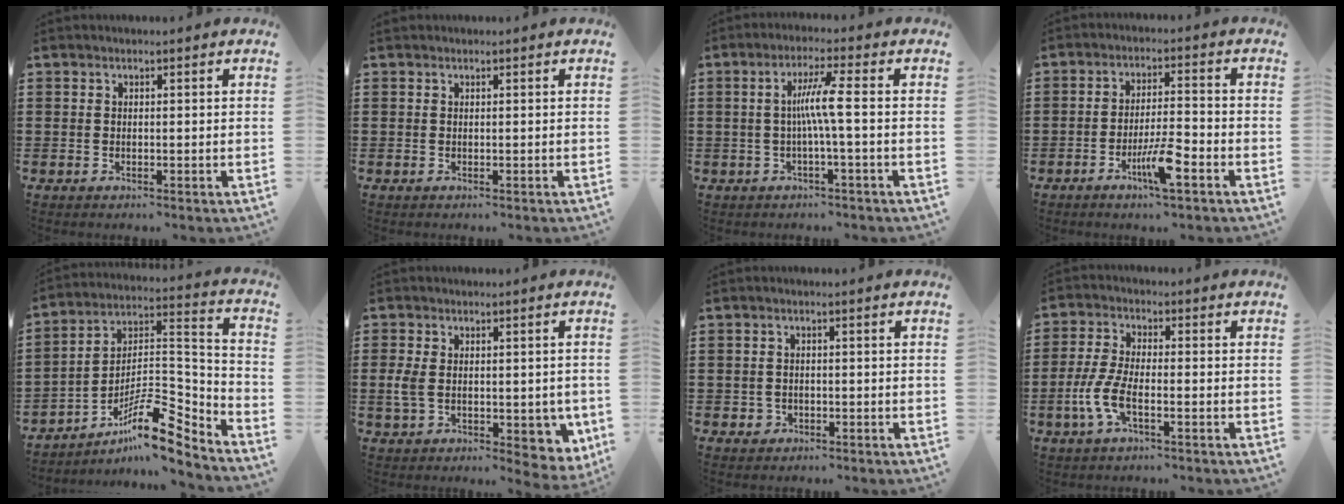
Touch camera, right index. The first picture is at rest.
{"total": 0.0}
{"total": 5.5, "force": [-0.4, -0.5, 5.5], "torque": [-0.103, -0.003, -0.014]}
{"total": 6.4, "force": [-3.4, 0.9, 5.4], "torque": [-0.105, -0.005, -0.063]}
{"total": 11.4, "force": [-7.7, 3.4, 7.8], "torque": [-0.123, 0.007, -0.149]}
{"total": 6.2, "force": [-0.1, 3.9, 4.9], "torque": [-0.098, 0.012, 0.003]}
{"total": 1.2, "force": [-0.6, 1.0, 0.3], "torque": [-0.009, 0.002, -0.013]}
{"total": 5.9, "force": [-2.2, 1.9, 5.2], "torque": [-0.130, -0.014, -0.048]}